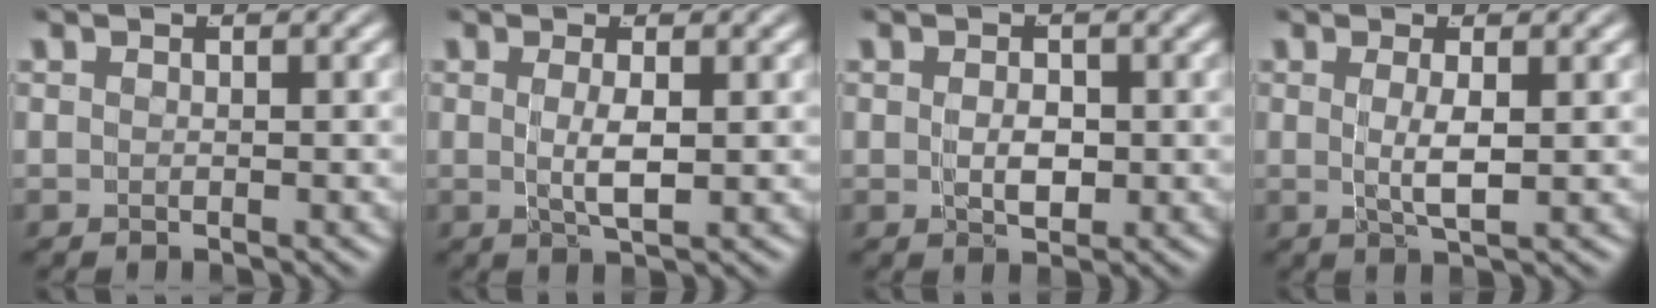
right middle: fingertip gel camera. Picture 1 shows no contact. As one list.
[{"total": 2.4, "force": [0.0, 0.1, 2.4], "torque": [-0.049, -0.014, 0.008]}, {"total": 1.7, "force": [-0.1, 0.8, 1.6], "torque": [-0.030, -0.013, 0.008]}, {"total": 2.5, "force": [0.0, 0.1, 2.5], "torque": [-0.051, -0.014, 0.010]}]